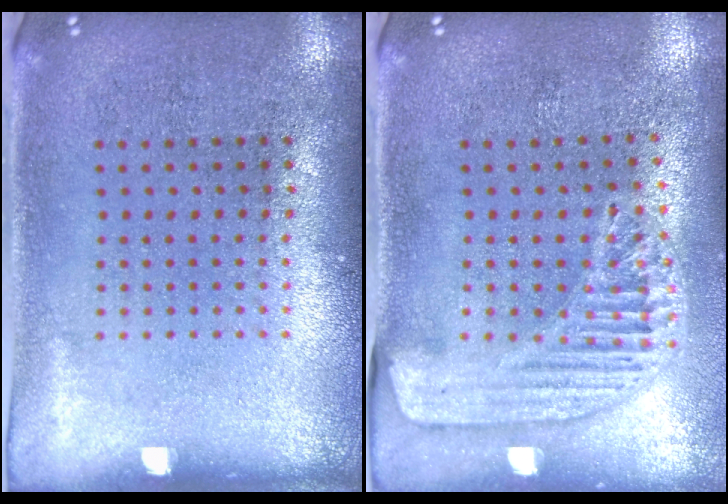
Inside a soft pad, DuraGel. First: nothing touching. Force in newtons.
{"total": 1.6, "press": 1.6, "slide": 0.4}